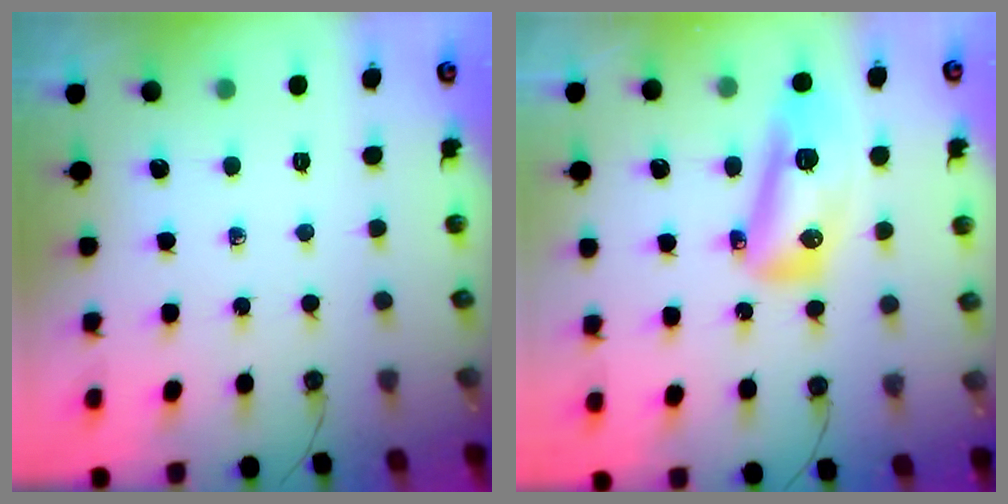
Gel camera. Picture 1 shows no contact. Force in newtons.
{"total": 13.1, "press": 13.0, "slide": 1.3}